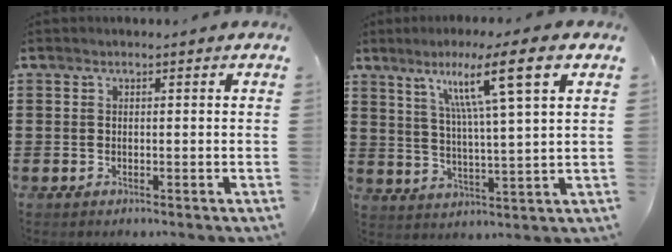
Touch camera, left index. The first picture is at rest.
{"total": 10.8, "force": [6.3, 0.0, 8.8], "torque": [-0.171, -0.008, 0.096]}